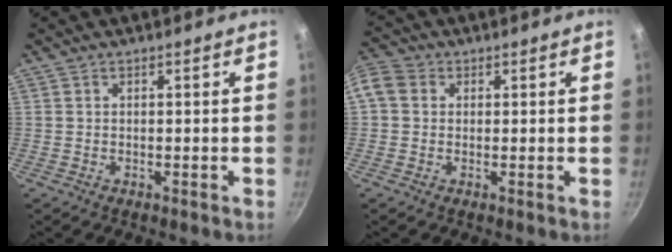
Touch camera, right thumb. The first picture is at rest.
{"total": 7.3, "force": [1.2, 6.2, 3.8], "torque": [-0.089, 0.017, 0.007]}